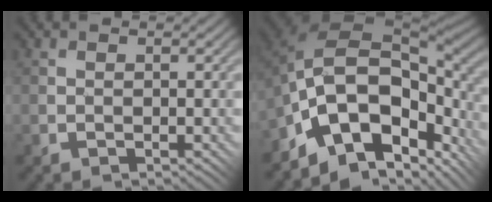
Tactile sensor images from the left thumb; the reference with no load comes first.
{"total": 13.6, "force": [-5.7, 7.8, 9.5], "torque": [-0.169, -0.013, -0.098]}